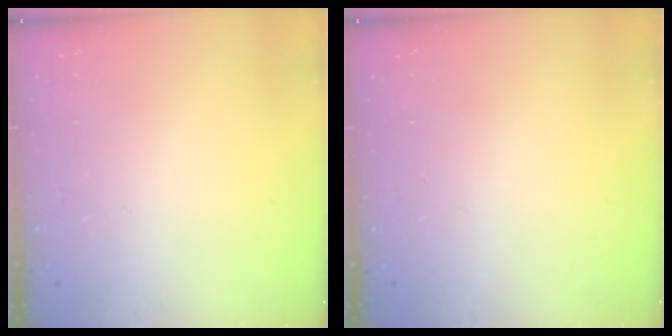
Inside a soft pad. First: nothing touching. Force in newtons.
{"total": 0.0}